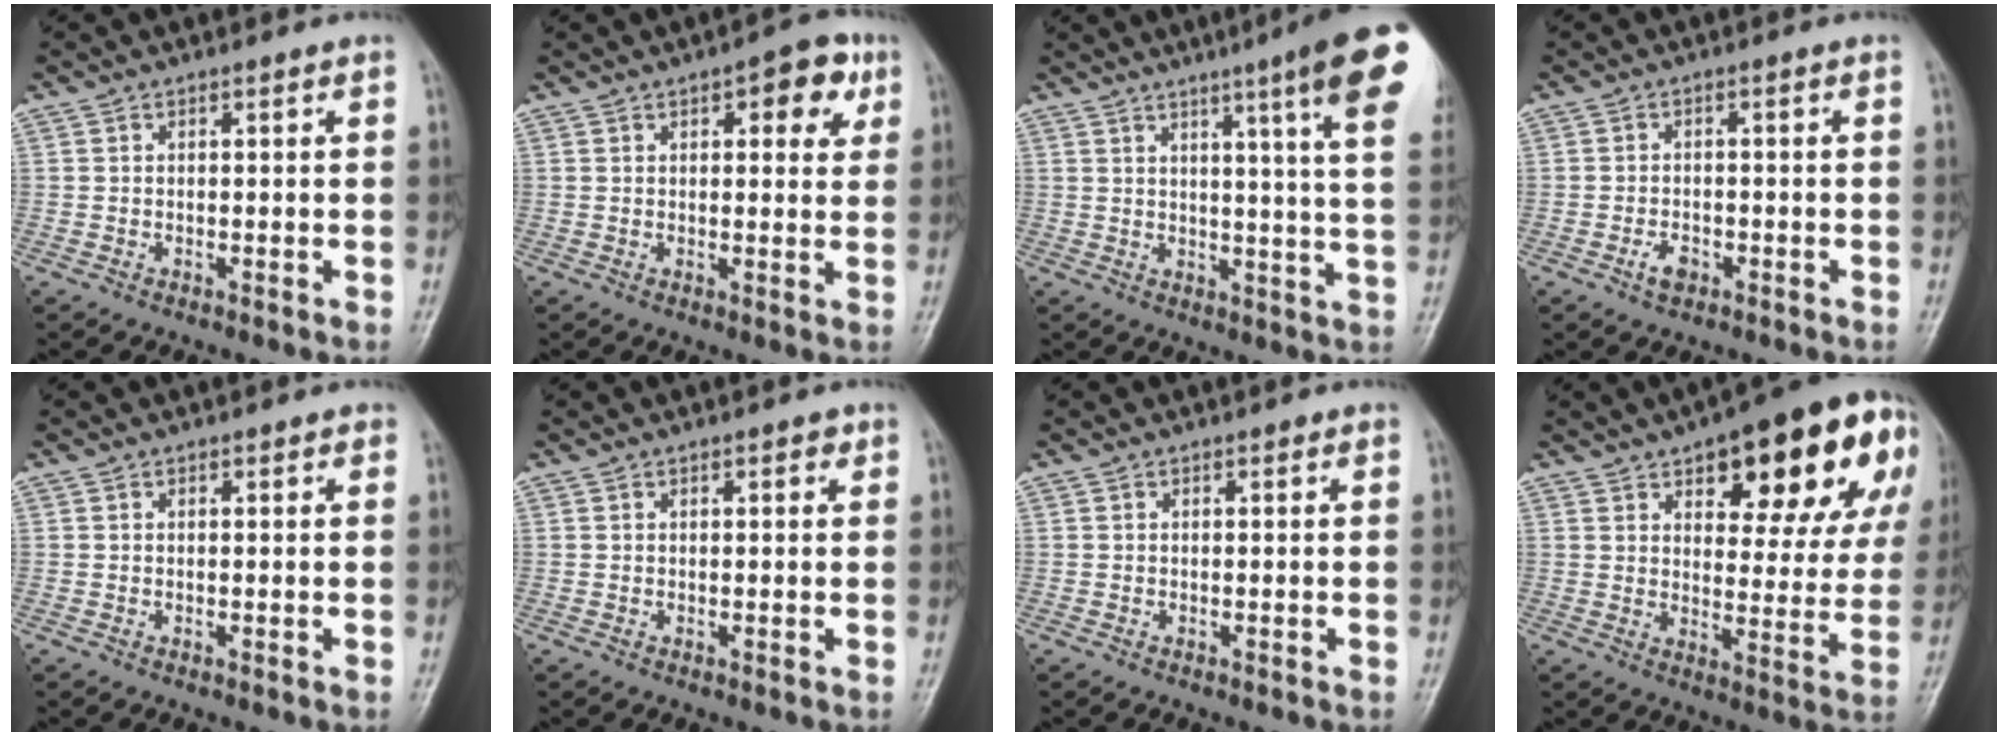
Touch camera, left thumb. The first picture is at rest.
{"total": 7.6, "force": [3.4, 3.4, 5.9], "torque": [-0.042, -0.006, 0.034]}
{"total": 16.5, "force": [8.8, 0.7, 13.9], "torque": [-0.167, -0.032, 0.095]}
{"total": 2.6, "force": [-1.3, 1.6, 1.5], "torque": [-0.027, 0.006, -0.022]}
{"total": 0.9, "force": [0.5, 0.4, 0.6], "torque": [-0.003, 0.000, 0.003]}
{"total": 1.5, "force": [0.8, 0.7, 1.1], "torque": [-0.009, -0.001, 0.008]}
{"total": 0.5, "force": [0.3, 0.3, 0.4], "torque": [-0.003, 0.000, 0.000]}
{"total": 22.6, "force": [11.6, 8.7, 17.3], "torque": [-0.185, -0.017, 0.155]}